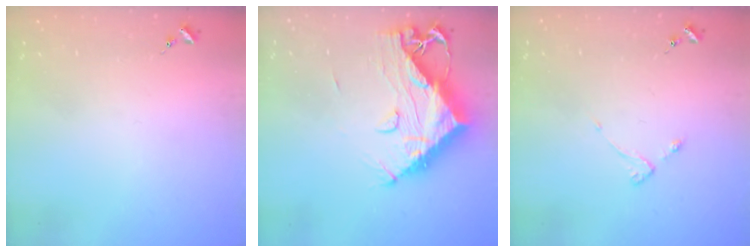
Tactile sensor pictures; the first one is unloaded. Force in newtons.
{"total": 15.8, "press": 15.7, "slide": 1.7}
{"total": 2.8, "press": 2.7, "slide": 0.5}